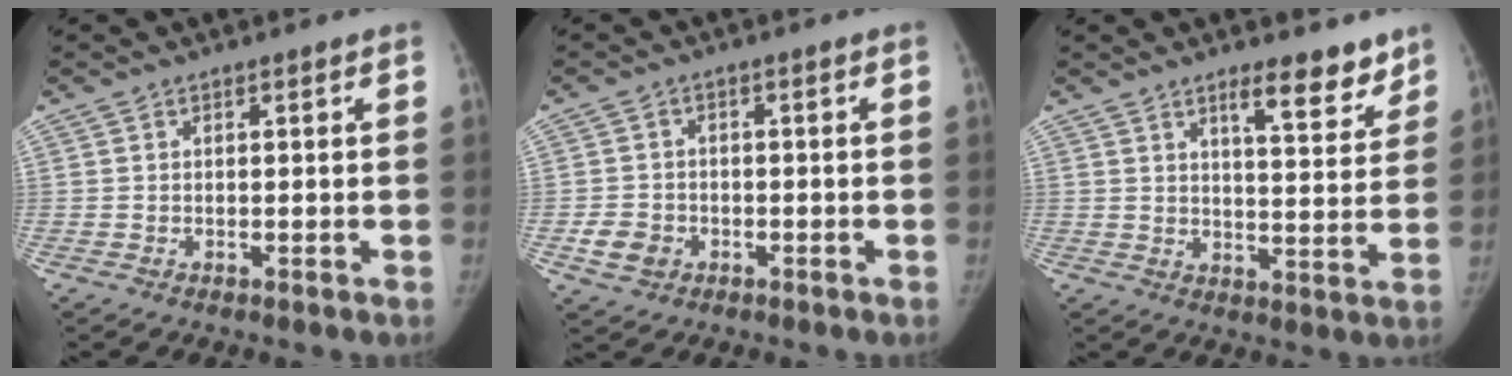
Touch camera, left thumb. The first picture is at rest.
{"total": 4.5, "force": [-1.7, 3.7, 1.9], "torque": [-0.026, 0.010, -0.026]}
{"total": 9.1, "force": [6.6, 2.7, 5.6], "torque": [-0.050, -0.045, 0.096]}